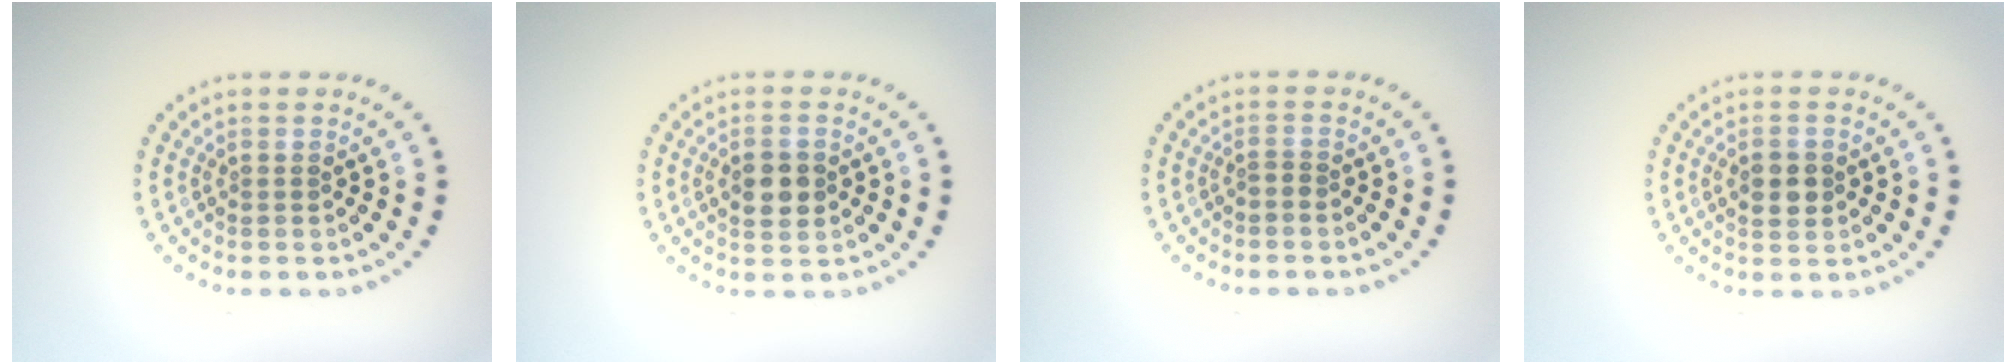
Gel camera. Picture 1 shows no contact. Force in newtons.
{"total": 3.0, "press": 3.0, "slide": 0.1}
{"total": 0.5, "press": 0.3, "slide": 0.4}
{"total": 2.9, "press": 2.9, "slide": 0.1}